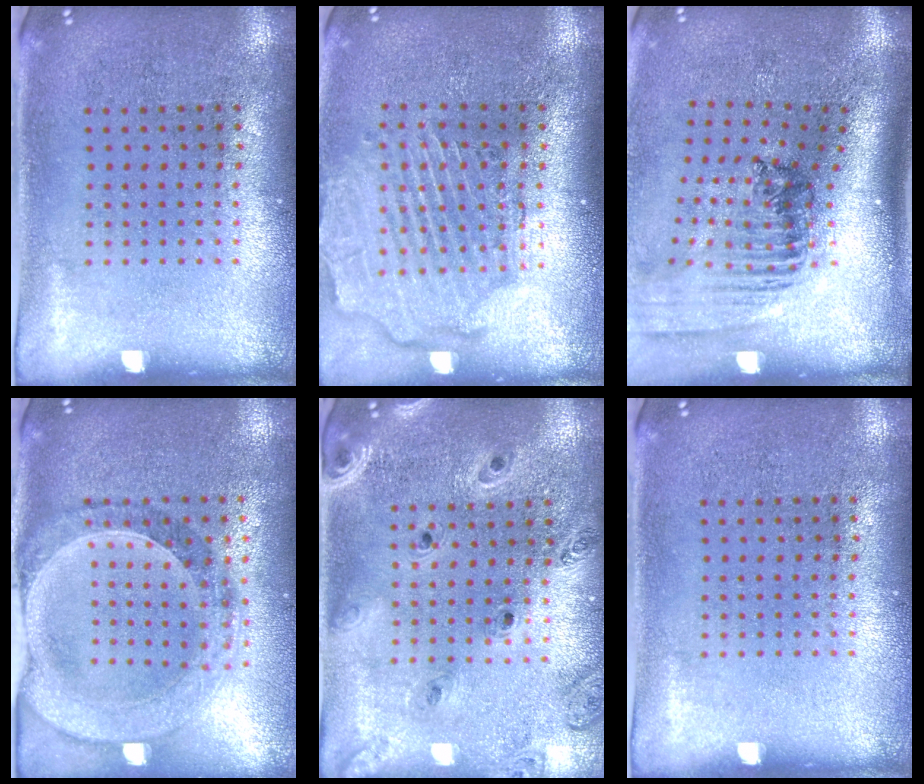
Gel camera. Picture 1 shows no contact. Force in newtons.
{"total": 2.6, "press": 2.2, "slide": 1.4}
{"total": 1.8, "press": 1.4, "slide": 1.2}
{"total": 1.4, "press": 1.4, "slide": 0.3}
{"total": 1.2, "press": 1.2, "slide": 0.2}
{"total": 0.0}